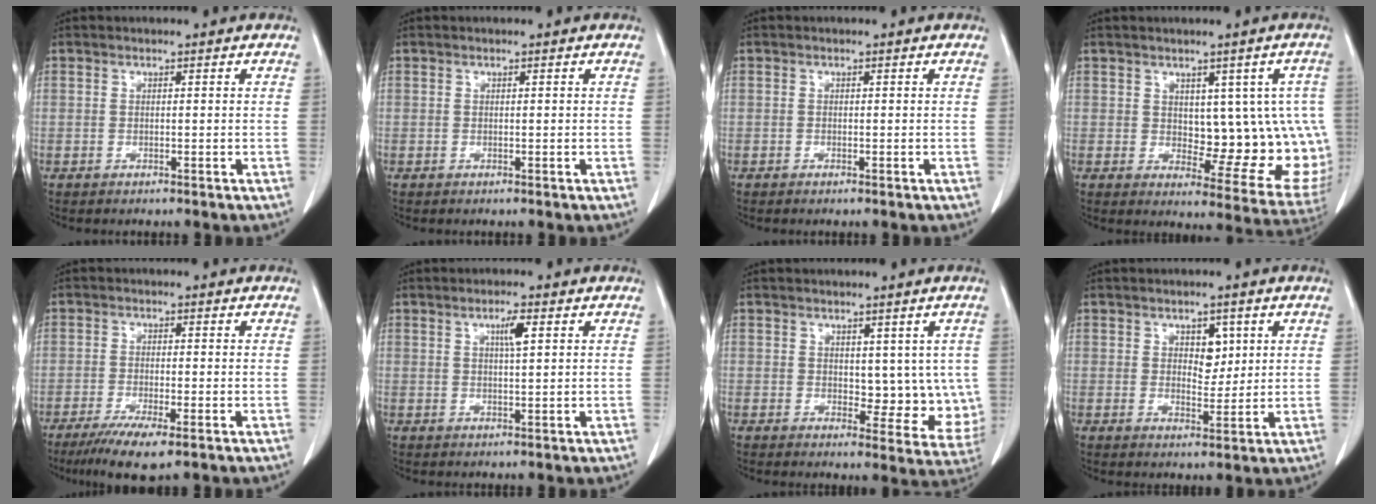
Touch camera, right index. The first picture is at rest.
{"total": 0.0}
{"total": 0.0}
{"total": 12.2, "force": [1.2, 6.1, 10.5], "torque": [-0.101, 0.006, 0.028]}
{"total": 6.5, "force": [-4.0, 0.8, 5.0], "torque": [-0.086, -0.016, -0.067]}
{"total": 2.8, "force": [1.1, 0.2, 2.6], "torque": [-0.045, -0.001, 0.018]}
{"total": 7.4, "force": [1.1, 4.2, 6.0], "torque": [-0.049, -0.007, 0.020]}
{"total": 3.9, "force": [1.5, 2.3, 2.7], "torque": [-0.037, 0.000, 0.026]}